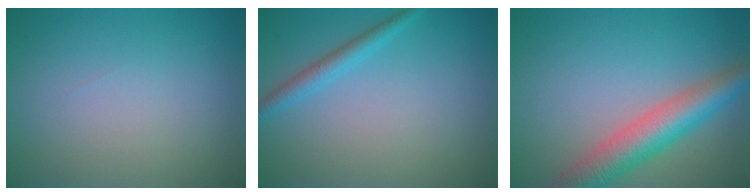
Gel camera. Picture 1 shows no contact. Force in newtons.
{"total": 1.9, "press": 1.9, "slide": 0.1}
{"total": 6.4, "press": 6.4, "slide": 0.3}